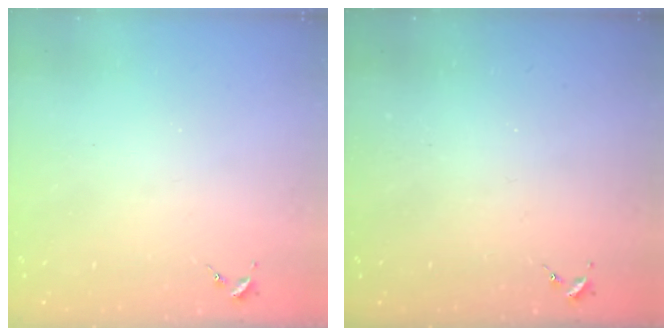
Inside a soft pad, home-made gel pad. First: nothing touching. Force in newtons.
{"total": 0.0}